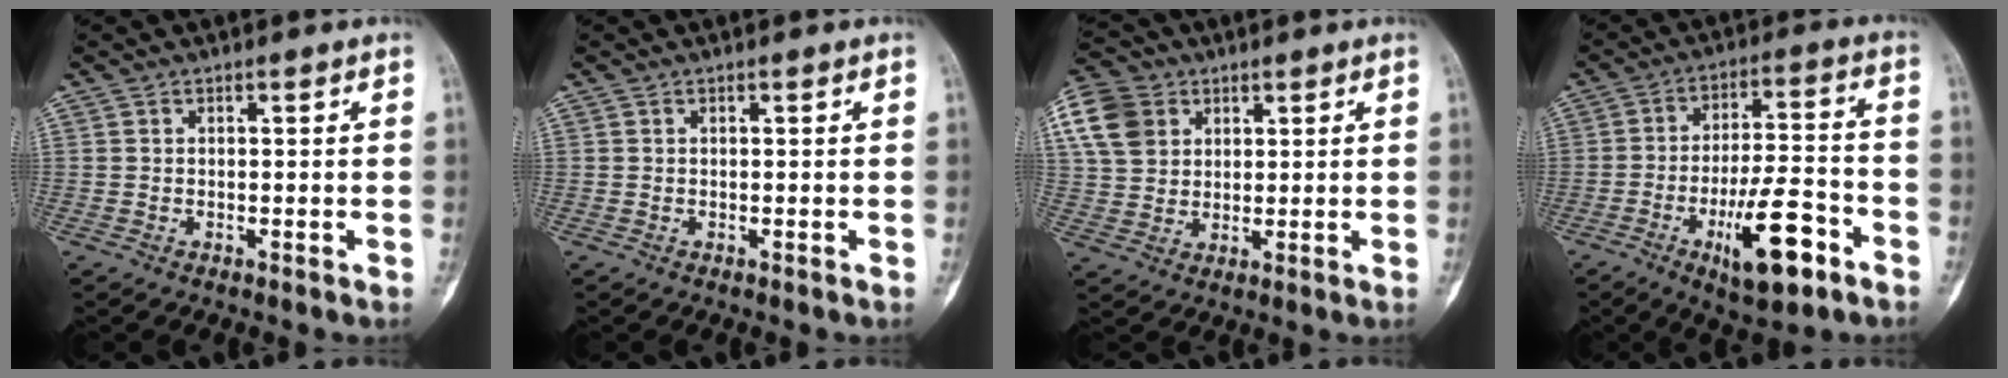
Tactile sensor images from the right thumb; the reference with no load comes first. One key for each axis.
{"total": 0.0}
{"total": 11.9, "fx": 4.4, "fy": 9.3, "fz": 6.0, "tx": -0.110, "ty": 0.007, "tz": 0.080}
{"total": 14.6, "fx": -6.9, "fy": 4.9, "fz": 11.9, "tx": -0.191, "ty": 0.037, "tz": -0.103}